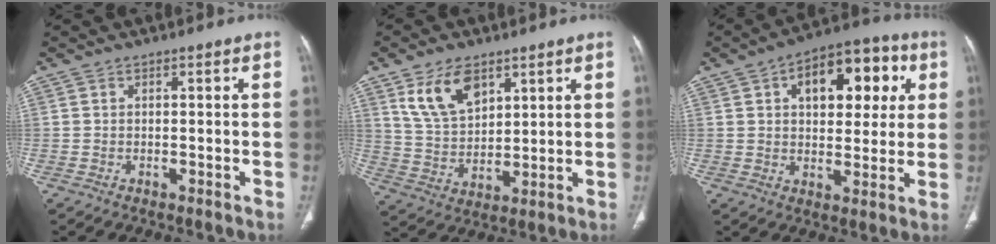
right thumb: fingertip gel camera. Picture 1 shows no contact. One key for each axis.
{"total": 10.7, "fx": 5.9, "fy": 6.1, "fz": 6.5, "tx": -0.103, "ty": -0.028, "tz": 0.123}
{"total": 16.3, "fx": 5.3, "fy": 9.1, "fz": 12.3, "tx": -0.120, "ty": 0.011, "tz": 0.074}